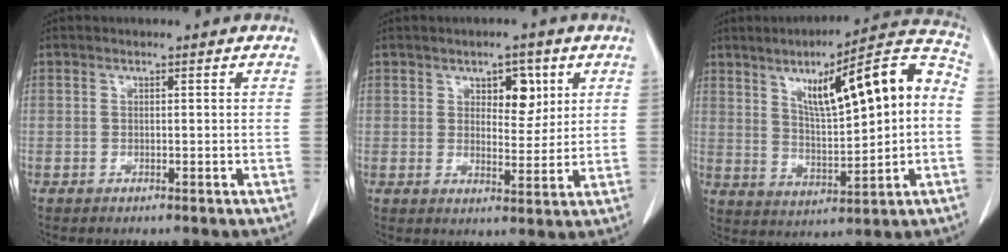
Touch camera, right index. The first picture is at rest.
{"total": 5.2, "force": [2.3, 2.7, 3.8], "torque": [-0.049, 0.003, 0.036]}
{"total": 16.3, "force": [3.2, 3.1, 15.7], "torque": [-0.228, 0.038, 0.054]}